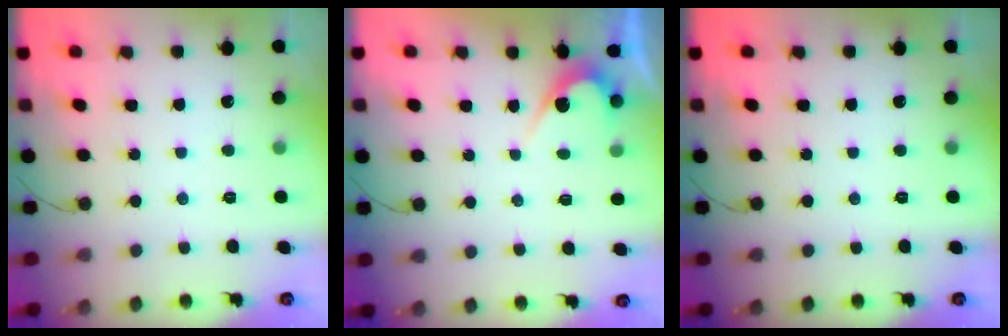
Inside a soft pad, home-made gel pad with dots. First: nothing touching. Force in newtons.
{"total": 4.2, "press": 4.1, "slide": 0.3}
{"total": 0.0}